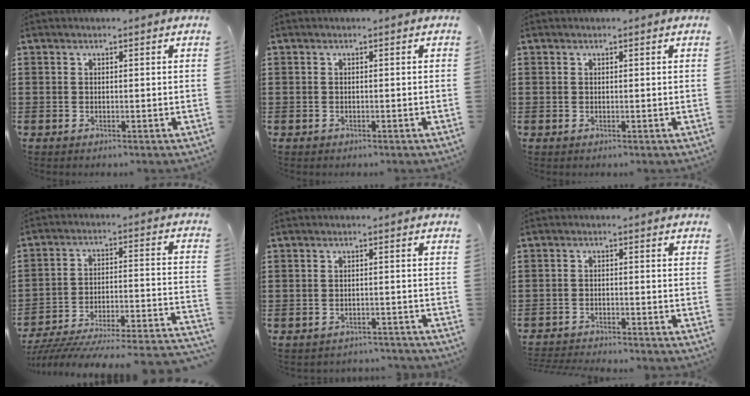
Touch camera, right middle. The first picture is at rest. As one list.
[{"total": 0.5, "force": [-0.4, 0.3, 0.0], "torque": [0.001, 0.005, -0.011]}, {"total": 0.0}, {"total": 3.8, "force": [-3.4, 0.2, 1.8], "torque": [-0.031, -0.026, -0.075]}, {"total": 2.0, "force": [-2.0, 0.3, -0.1], "torque": [-0.006, 0.001, -0.044]}, {"total": 2.6, "force": [-2.6, 0.1, -0.1], "torque": [-0.005, 0.000, -0.056]}]